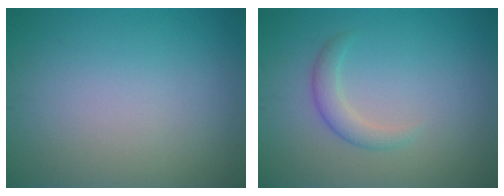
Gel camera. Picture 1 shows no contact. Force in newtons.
{"total": 2.0, "press": 2.0, "slide": 0.1}